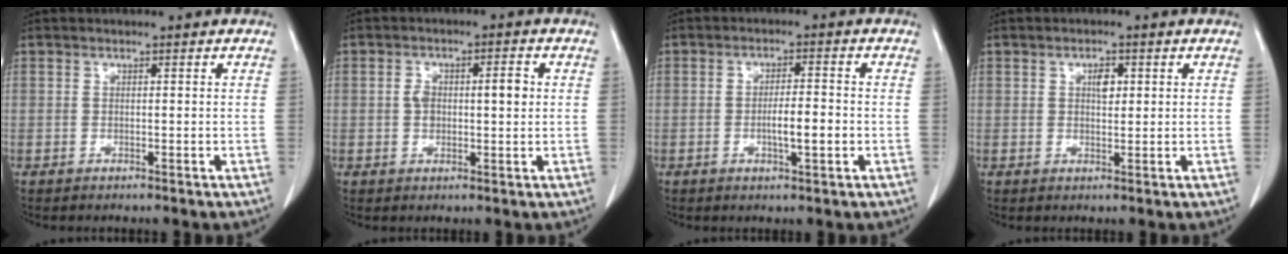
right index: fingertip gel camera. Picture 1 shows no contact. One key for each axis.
{"total": 5.1, "fx": 0.5, "fy": 2.2, "fz": 4.6, "tx": -0.084, "ty": 0.017, "tz": 0.012}
{"total": 4.6, "fx": -1.1, "fy": 0.8, "fz": 4.4, "tx": -0.076, "ty": -0.002, "tz": -0.015}
{"total": 2.3, "fx": 0.7, "fy": 1.1, "fz": 1.9, "tx": -0.031, "ty": -0.001, "tz": 0.011}